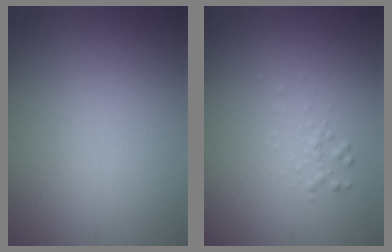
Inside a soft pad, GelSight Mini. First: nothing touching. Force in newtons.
{"total": 0.9, "press": 0.9, "slide": 0.0}